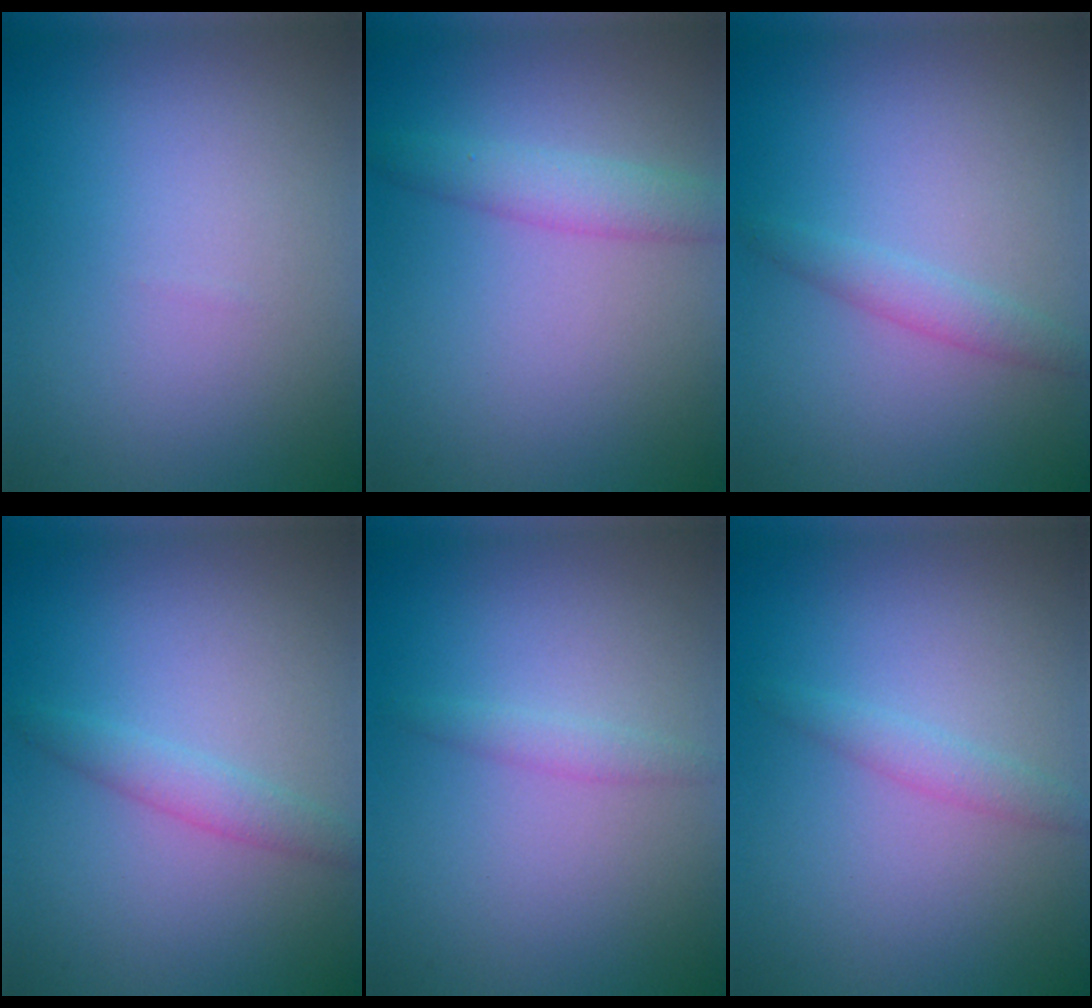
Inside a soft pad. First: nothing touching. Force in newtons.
{"total": 2.8, "press": 2.8, "slide": 0.1}
{"total": 1.6, "press": 1.6, "slide": 0.1}
{"total": 1.9, "press": 1.9, "slide": 0.1}
{"total": 1.2, "press": 1.2, "slide": 0.1}
{"total": 1.4, "press": 1.4, "slide": 0.0}